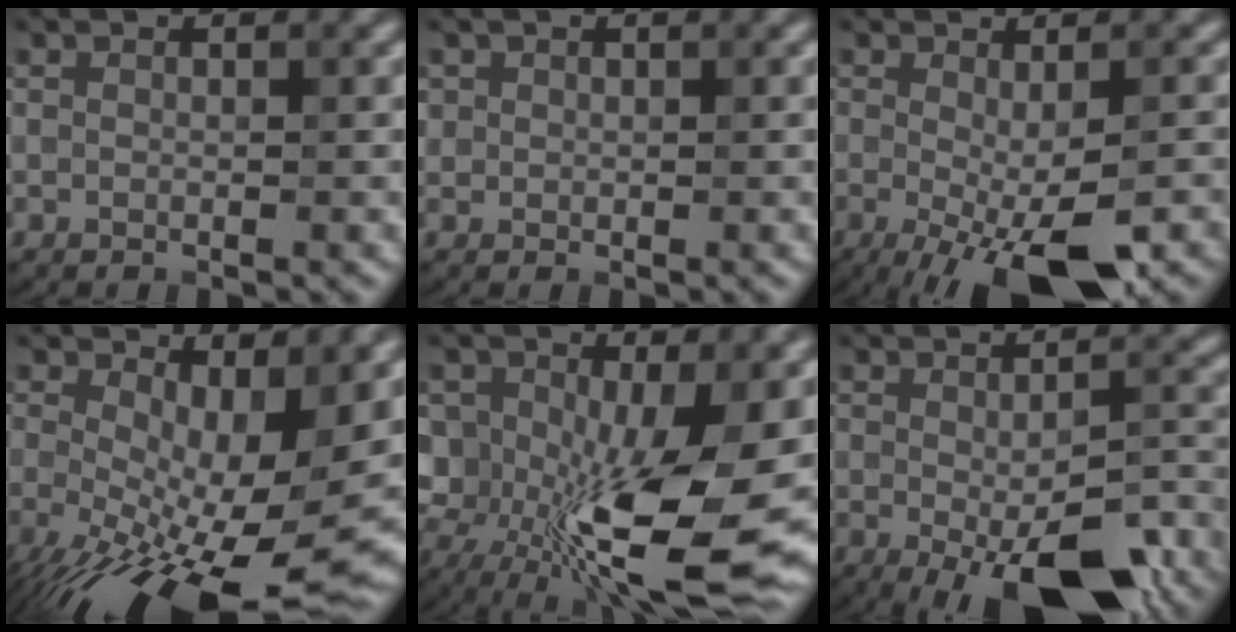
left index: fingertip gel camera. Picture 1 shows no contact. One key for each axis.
{"total": 0.6, "fx": 0.2, "fy": 0.6, "fz": -0.1, "tx": 0.009, "ty": -0.004, "tz": 0.005}
{"total": 7.9, "fx": -3.1, "fy": 2.0, "fz": 7.0, "tx": -0.113, "ty": -0.014, "tz": -0.041}
{"total": 15.0, "fx": -2.8, "fy": 6.0, "fz": 13.5, "tx": -0.210, "ty": -0.027, "tz": -0.035}
{"total": 15.4, "fx": -2.4, "fy": 7.7, "fz": 13.1, "tx": -0.230, "ty": -0.031, "tz": -0.035}
{"total": 10.6, "fx": -4.8, "fy": 3.3, "fz": 8.9, "tx": -0.136, "ty": -0.026, "tz": -0.058}